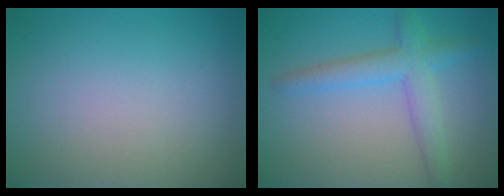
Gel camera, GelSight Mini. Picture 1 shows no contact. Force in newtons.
{"total": 3.8, "press": 3.8, "slide": 0.1}